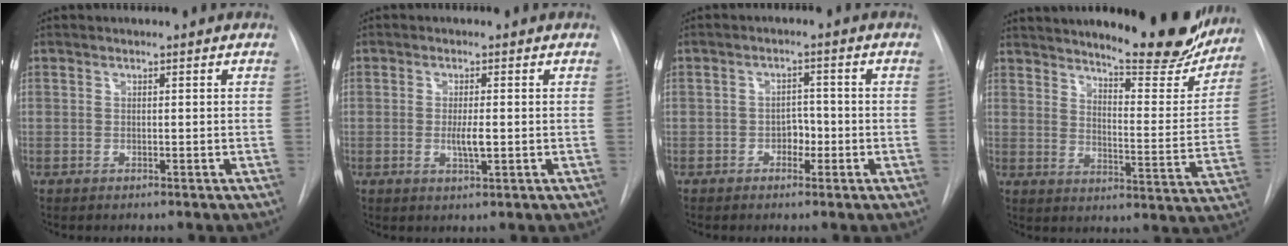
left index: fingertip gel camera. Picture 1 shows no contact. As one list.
[{"total": 2.8, "force": [-0.6, 0.5, 2.7], "torque": [-0.052, -0.009, -0.009]}, {"total": 2.7, "force": [-1.3, 1.7, 1.5], "torque": [-0.016, 0.003, -0.022]}, {"total": 19.8, "force": [17.3, 3.1, 9.1], "torque": [-0.123, -0.048, 0.225]}]